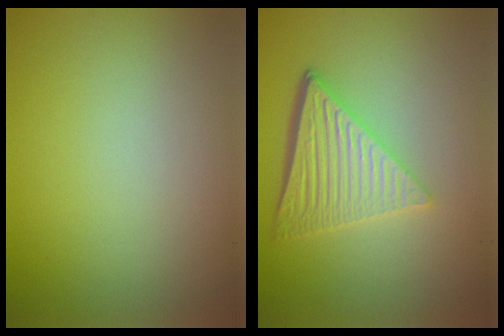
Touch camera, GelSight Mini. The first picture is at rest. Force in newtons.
{"total": 6.2, "press": 4.3, "slide": 4.4}